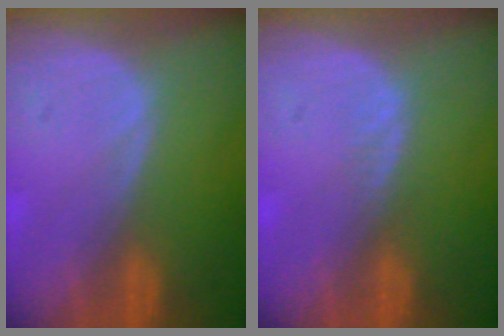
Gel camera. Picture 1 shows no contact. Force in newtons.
{"total": 0.9, "press": 0.9, "slide": 0.2}